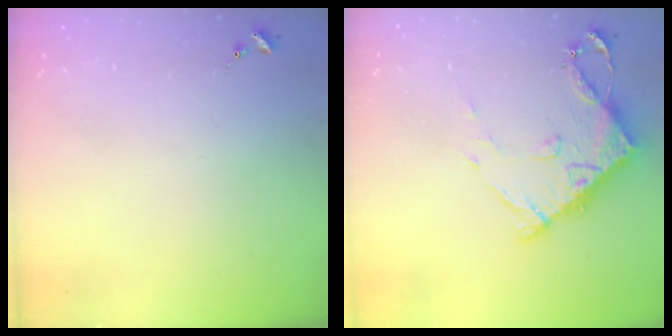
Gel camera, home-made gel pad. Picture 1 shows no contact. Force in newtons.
{"total": 10.7, "press": 10.7, "slide": 1.3}